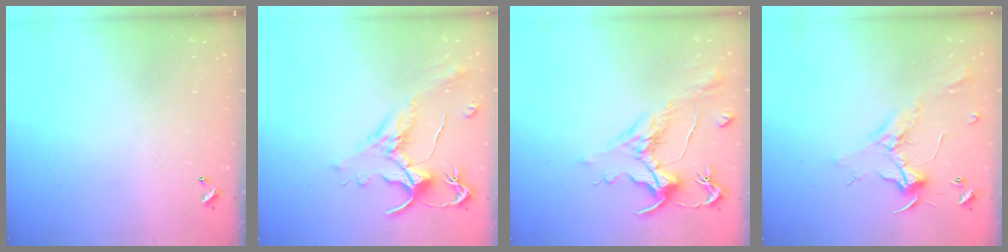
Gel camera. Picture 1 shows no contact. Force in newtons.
{"total": 1.5, "press": 1.0, "slide": 1.1}
{"total": 1.6, "press": 0.7, "slide": 1.4}
{"total": 2.3, "press": 2.2, "slide": 0.7}